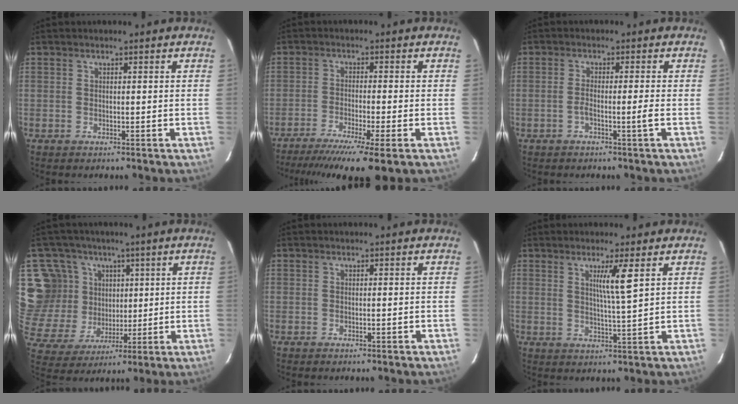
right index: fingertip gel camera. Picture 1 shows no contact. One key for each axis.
{"total": 12.4, "fx": -9.0, "fy": -0.5, "fz": 8.4, "tx": -0.126, "ty": -0.030, "tz": -0.143}
{"total": 2.5, "fx": -1.1, "fy": -0.7, "fz": 2.2, "tx": -0.038, "ty": -0.001, "tz": -0.022}
{"total": 17.7, "fx": 6.2, "fy": 15.5, "fz": 5.8, "tx": -0.163, "ty": 0.065, "tz": 0.140}
{"total": 0.6, "fx": -0.3, "fy": 0.0, "fz": 0.5, "tx": -0.011, "ty": -0.001, "tz": -0.001}
{"total": 4.8, "fx": 2.0, "fy": -1.0, "fz": 4.3, "tx": -0.078, "ty": -0.010, "tz": 0.036}